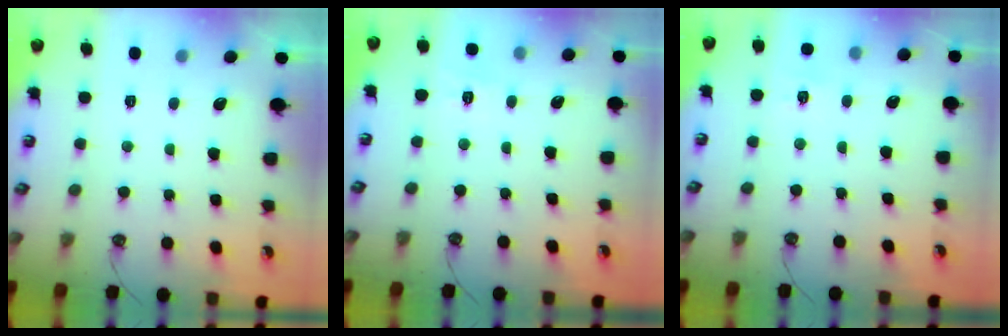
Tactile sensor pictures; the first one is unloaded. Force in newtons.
{"total": 2.8, "press": 2.8, "slide": 0.5}
{"total": 5.5, "press": 5.4, "slide": 0.5}